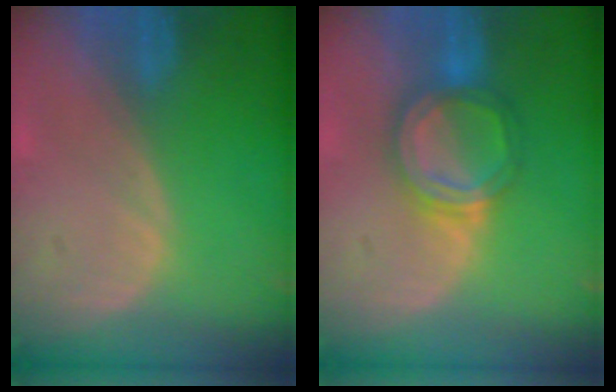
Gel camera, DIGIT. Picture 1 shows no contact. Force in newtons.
{"total": 6.5, "press": 5.8, "slide": 3.0}